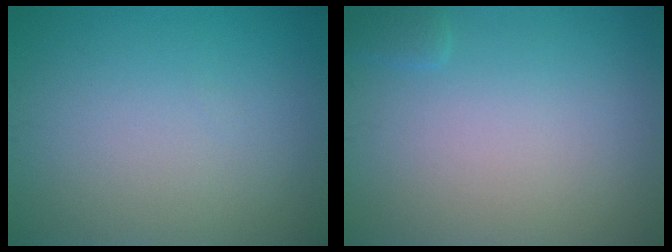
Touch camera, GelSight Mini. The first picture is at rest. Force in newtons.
{"total": 0.7, "press": 0.7, "slide": 0.1}